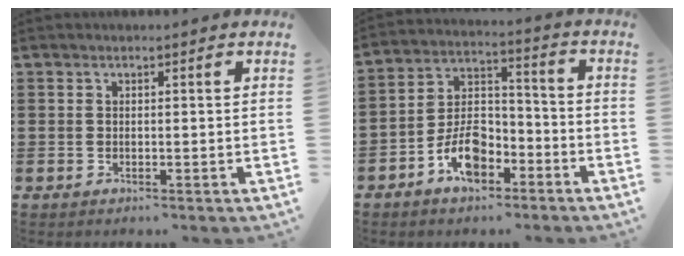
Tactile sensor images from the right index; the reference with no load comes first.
{"total": 8.3, "force": [-4.6, 4.7, 5.0], "torque": [-0.107, 0.017, -0.087]}